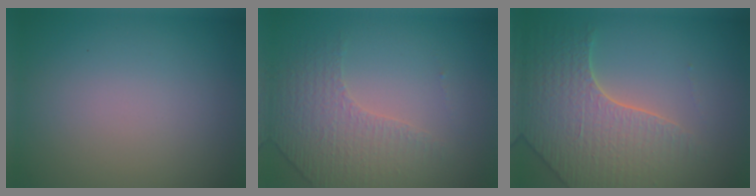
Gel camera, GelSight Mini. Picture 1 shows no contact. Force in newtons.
{"total": 4.4, "press": 3.0, "slide": 3.3}
{"total": 4.9, "press": 4.5, "slide": 2.0}